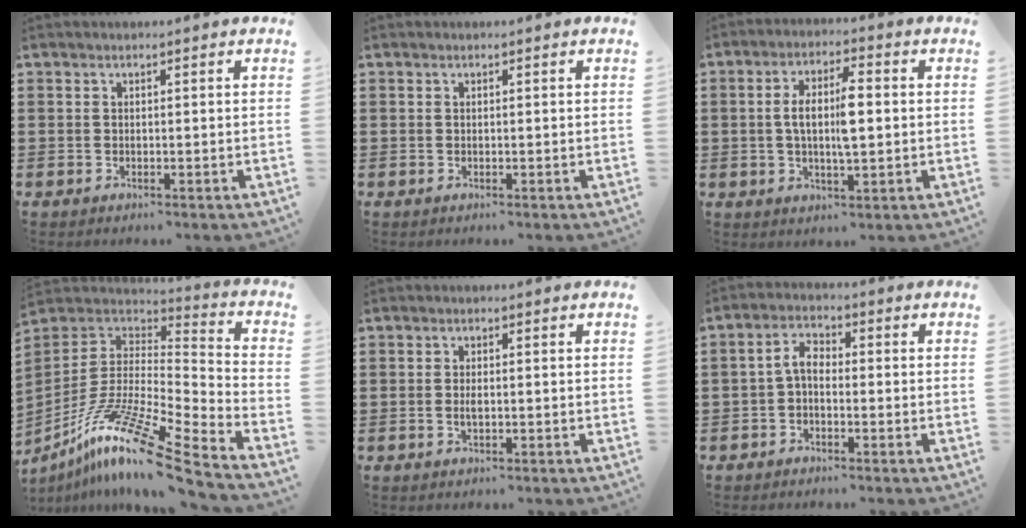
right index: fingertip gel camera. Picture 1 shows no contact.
{"total": 0.0}
{"total": 7.5, "force": [0.5, 2.4, 7.1], "torque": [-0.144, 0.001, 0.003]}
{"total": 15.0, "force": [-9.9, 1.4, 11.2], "torque": [-0.218, 0.013, -0.190]}
{"total": 1.5, "force": [0.0, 0.4, 1.4], "torque": [-0.027, -0.003, 0.002]}
{"total": 3.4, "force": [-0.8, 1.8, 2.7], "torque": [-0.068, 0.005, -0.021]}